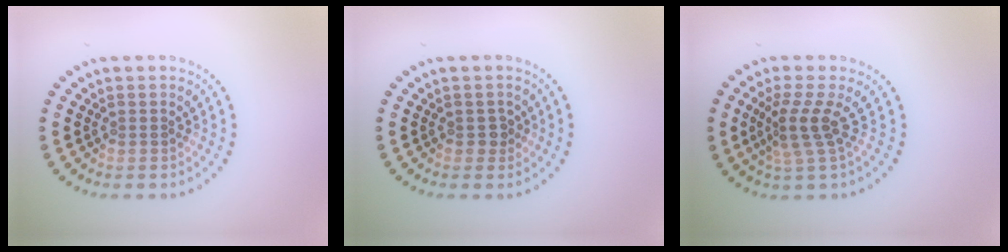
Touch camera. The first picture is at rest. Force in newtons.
{"total": 1.0, "press": 0.9, "slide": 0.4}
{"total": 2.9, "press": 2.0, "slide": 2.1}